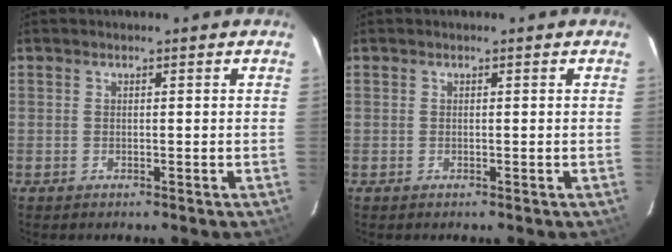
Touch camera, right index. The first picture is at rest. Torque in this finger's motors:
{"motor_torque": [0.00, 0.00, 0.00, 0.00]}